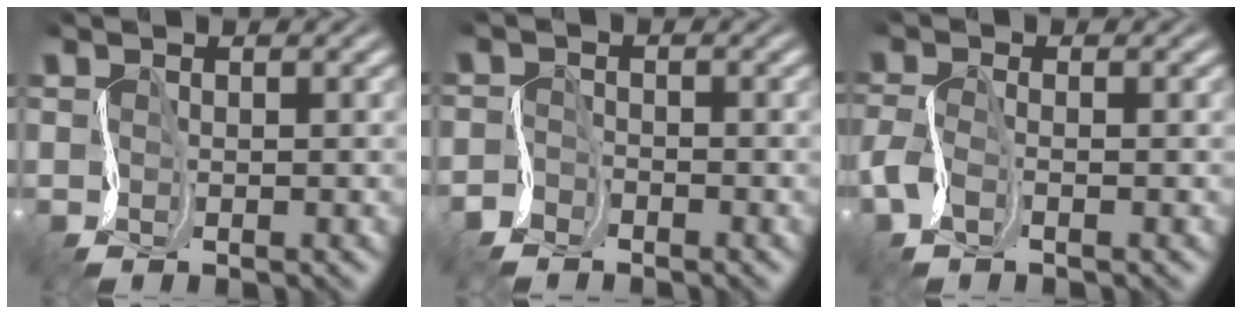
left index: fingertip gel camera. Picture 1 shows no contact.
{"total": 1.5, "force": [-1.4, 0.6, -0.1], "torque": [-0.002, 0.002, -0.037]}
{"total": 2.1, "force": [-0.9, 0.8, 1.7], "torque": [-0.054, 0.000, -0.025]}